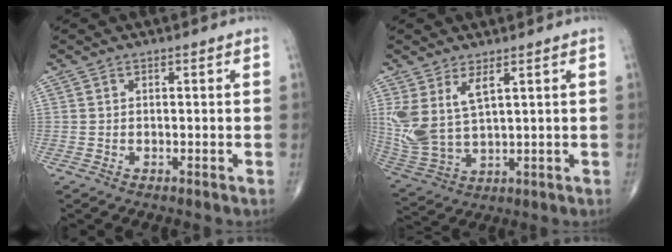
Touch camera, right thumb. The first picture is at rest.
{"total": 9.7, "force": [3.9, 4.2, 7.8], "torque": [-0.174, -0.018, 0.095]}